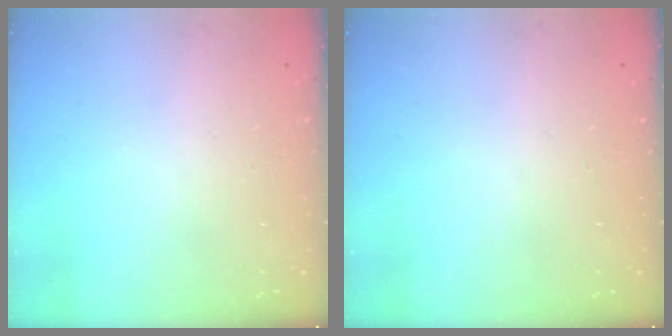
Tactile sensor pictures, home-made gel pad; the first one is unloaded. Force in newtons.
{"total": 0.0}